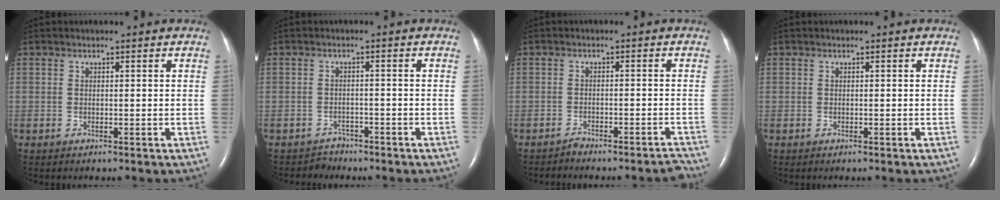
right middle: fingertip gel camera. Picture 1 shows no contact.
{"total": 2.1, "force": [-1.7, 0.8, -0.9], "torque": [0.010, -0.002, -0.029]}
{"total": 3.4, "force": [-3.3, -0.5, 0.0], "torque": [0.017, 0.006, -0.045]}
{"total": 0.0}